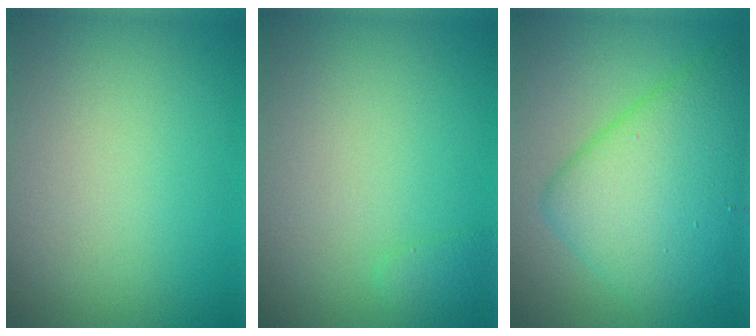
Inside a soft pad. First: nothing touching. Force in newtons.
{"total": 0.8, "press": 0.8, "slide": 0.0}
{"total": 8.0, "press": 8.0, "slide": 0.2}